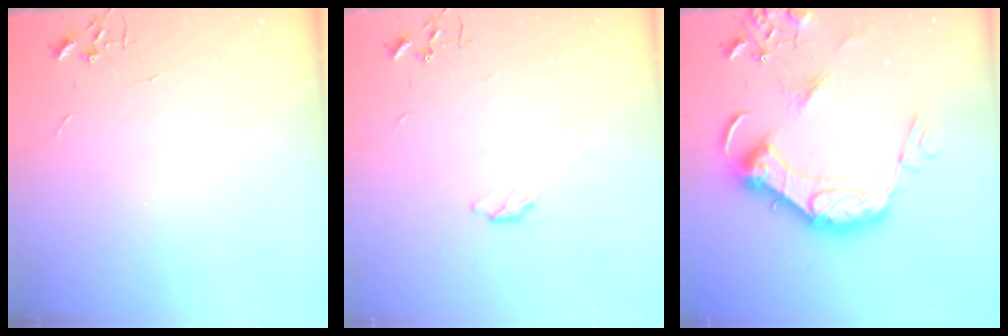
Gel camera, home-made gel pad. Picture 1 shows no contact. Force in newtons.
{"total": 3.4, "press": 3.4, "slide": 0.5}
{"total": 19.5, "press": 19.4, "slide": 2.4}